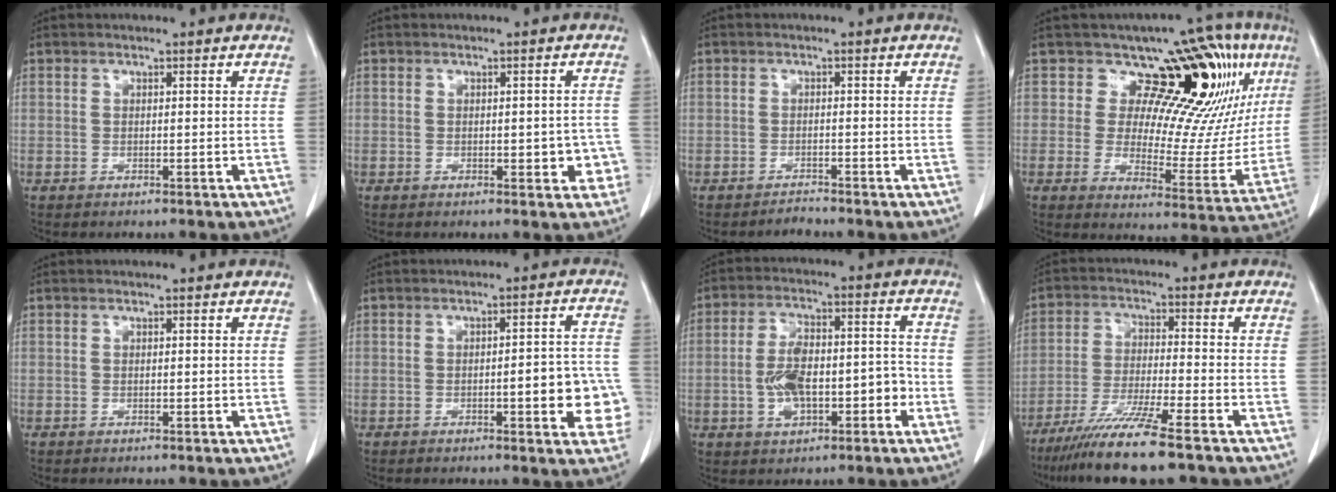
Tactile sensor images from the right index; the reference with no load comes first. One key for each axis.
{"total": 3.9, "fx": -1.0, "fy": 2.0, "fz": 3.2, "tx": -0.022, "ty": 0.010, "tz": -0.005}
{"total": 1.3, "fx": -1.2, "fy": 0.1, "fz": -0.3, "tx": 0.011, "ty": -0.004, "tz": -0.021}
{"total": 17.4, "fx": 9.1, "fy": 6.9, "fz": 13.1, "tx": -0.152, "ty": -0.015, "tz": 0.113}
{"total": 0.0}
{"total": 8.7, "fx": -2.5, "fy": 2.1, "fz": 8.1, "tx": -0.080, "ty": 0.018, "tz": -0.027}
{"total": 9.5, "fx": -2.6, "fy": 4.4, "fz": 8.0, "tx": -0.147, "ty": 0.032, "tz": -0.037}
{"total": 11.5, "fx": -8.6, "fy": -0.5, "fz": 7.6, "tx": -0.138, "ty": -0.037, "tz": -0.149}